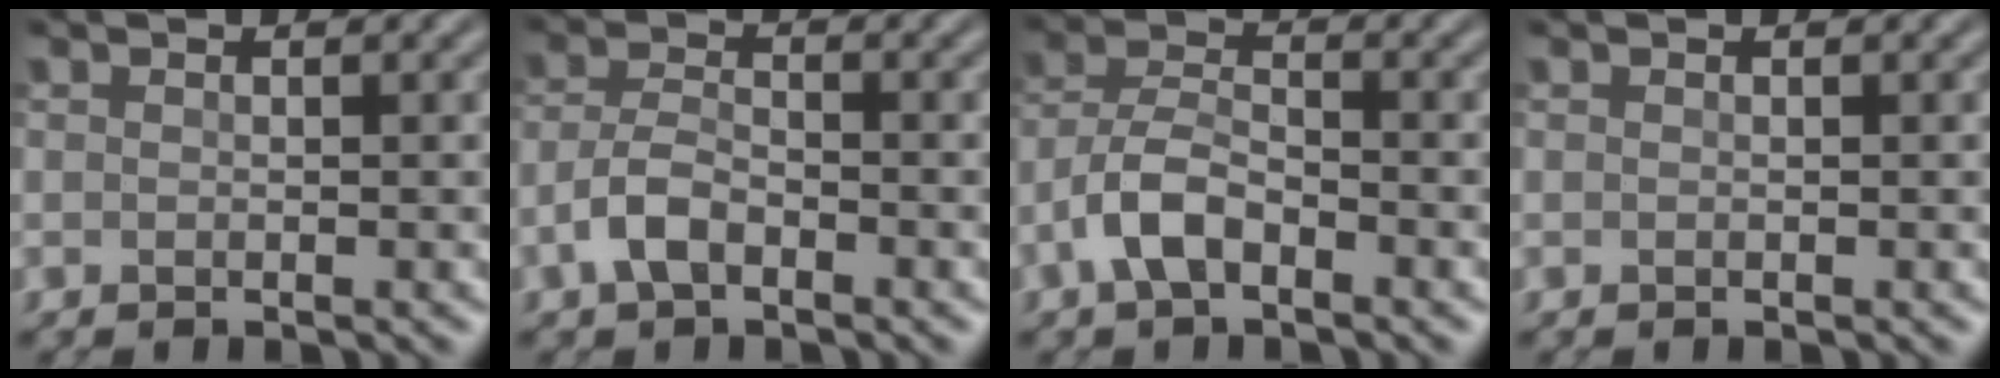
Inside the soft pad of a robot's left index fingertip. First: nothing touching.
{"total": 3.1, "force": [-1.7, 1.5, 2.2], "torque": [-0.047, 0.005, -0.042]}
{"total": 4.1, "force": [-2.2, 1.9, 2.9], "torque": [-0.057, 0.009, -0.053]}
{"total": 0.0}